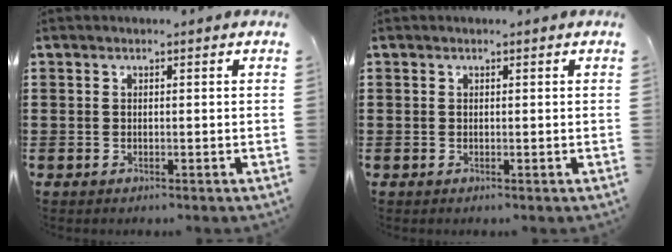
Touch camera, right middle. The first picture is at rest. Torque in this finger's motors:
{"motor_torque": [0.00, 0.00, 0.03, -0.01]}